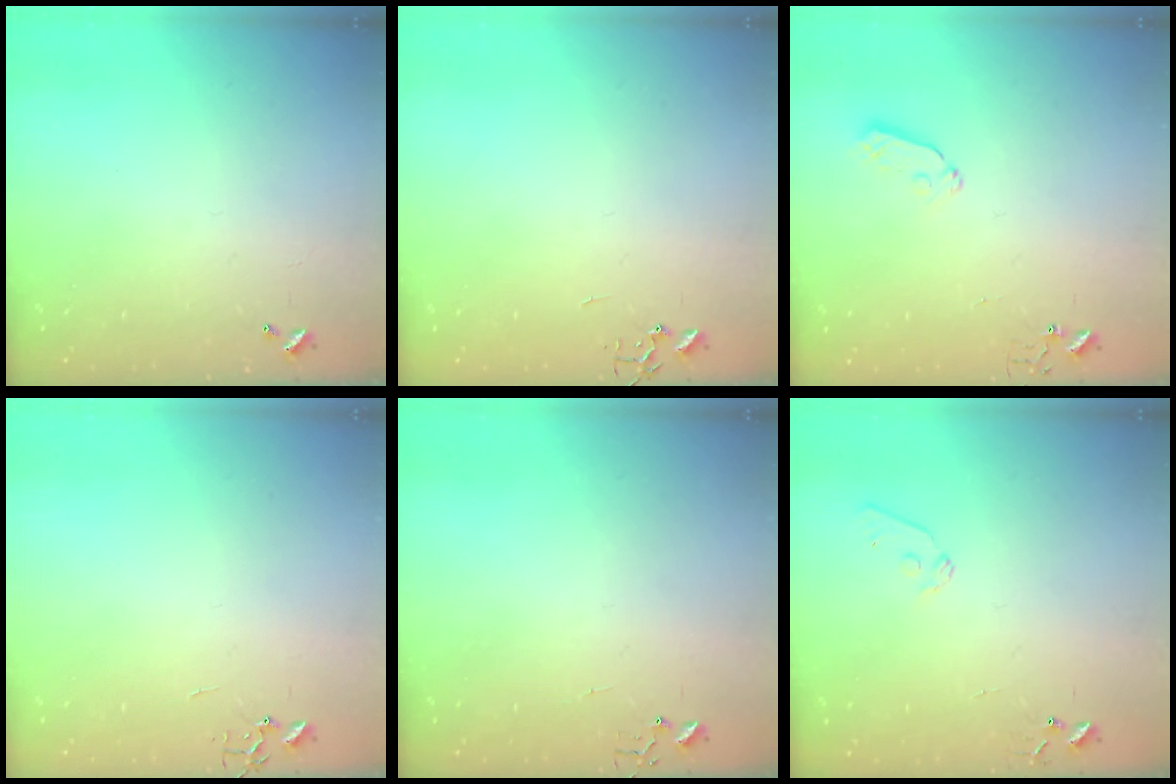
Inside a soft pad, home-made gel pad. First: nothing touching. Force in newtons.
{"total": 0.0}
{"total": 3.7, "press": 3.7, "slide": 0.5}
{"total": 0.0}
{"total": 5.0, "press": 5.0, "slide": 0.4}
{"total": 7.2, "press": 7.2, "slide": 0.5}